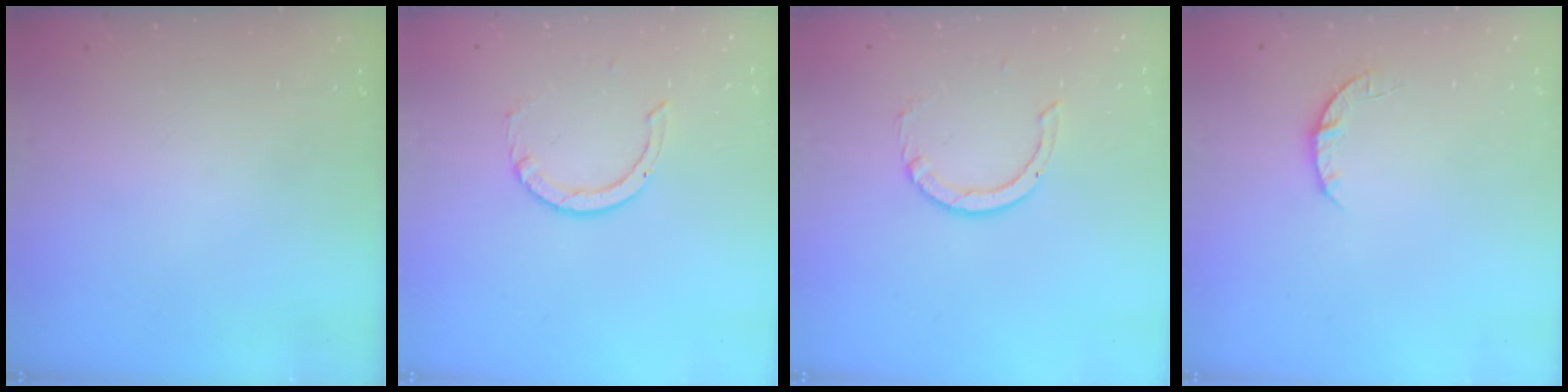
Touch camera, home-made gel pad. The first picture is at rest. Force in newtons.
{"total": 1.7, "press": 1.7, "slide": 0.1}
{"total": 1.7, "press": 1.7, "slide": 0.1}
{"total": 3.2, "press": 3.2, "slide": 0.5}